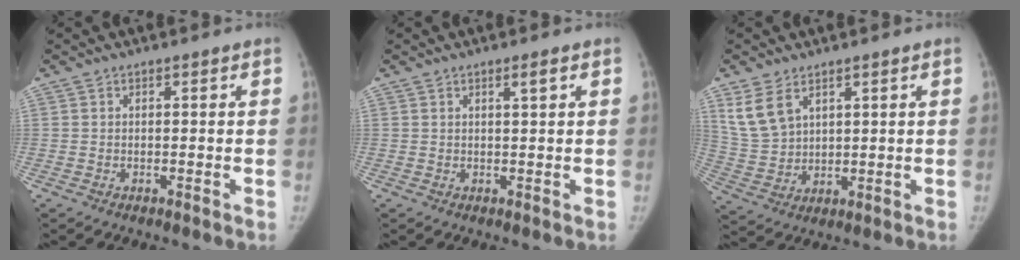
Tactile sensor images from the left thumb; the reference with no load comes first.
{"total": 1.1, "force": [0.7, -0.1, 0.9], "torque": [-0.015, -0.005, 0.011]}
{"total": 7.1, "force": [4.2, 4.3, 3.8], "torque": [-0.071, -0.013, 0.100]}